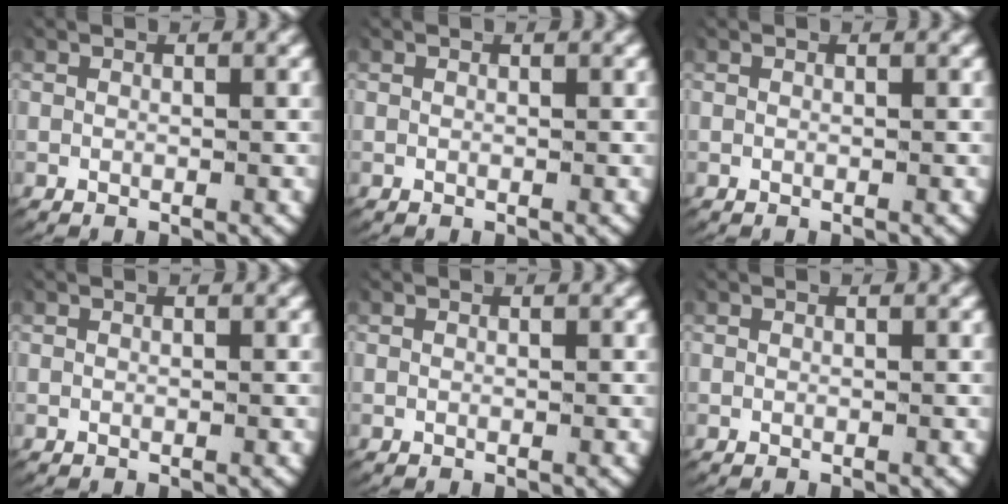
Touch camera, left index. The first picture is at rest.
{"total": 0.0}
{"total": 0.0}
{"total": 0.0}
{"total": 0.0}
{"total": 0.0}